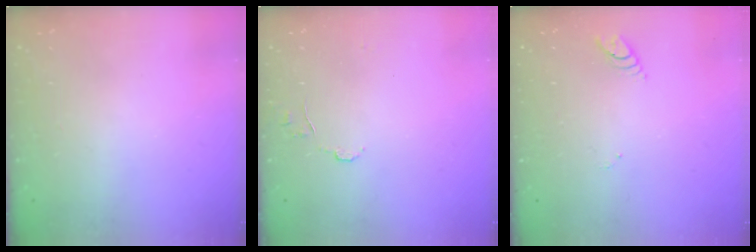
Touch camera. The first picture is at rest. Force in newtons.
{"total": 5.8, "press": 5.8, "slide": 0.4}
{"total": 2.9, "press": 2.8, "slide": 0.3}